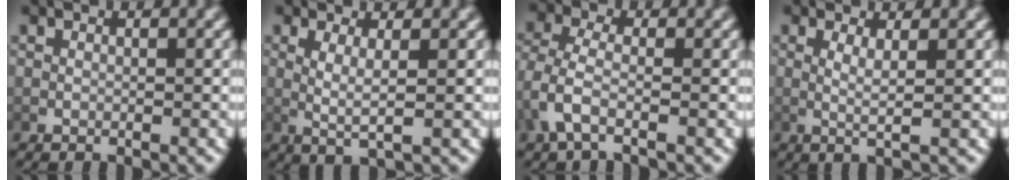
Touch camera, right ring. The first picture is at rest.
{"total": 3.2, "force": [0.6, 0.4, 3.1], "torque": [-0.056, -0.008, 0.020]}
{"total": 2.6, "force": [-0.3, 1.4, 2.2], "torque": [-0.073, -0.015, 0.003]}
{"total": 2.5, "force": [0.6, 0.1, 2.4], "torque": [-0.045, -0.010, 0.015]}